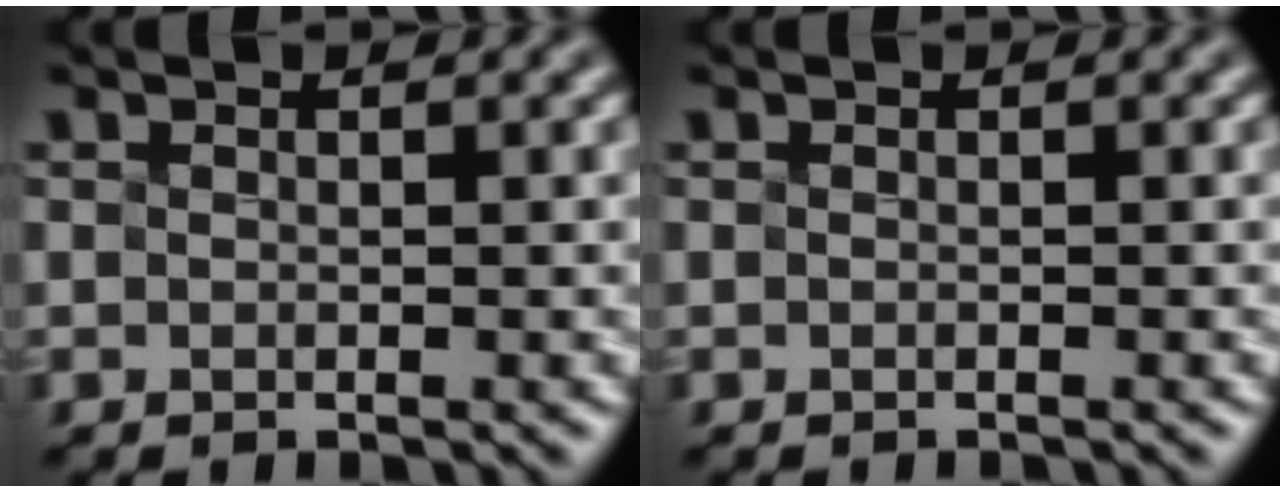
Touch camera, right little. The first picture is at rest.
{"total": 0.6, "force": [-0.6, 0.0, 0.2], "torque": [0.005, -0.009, -0.013]}